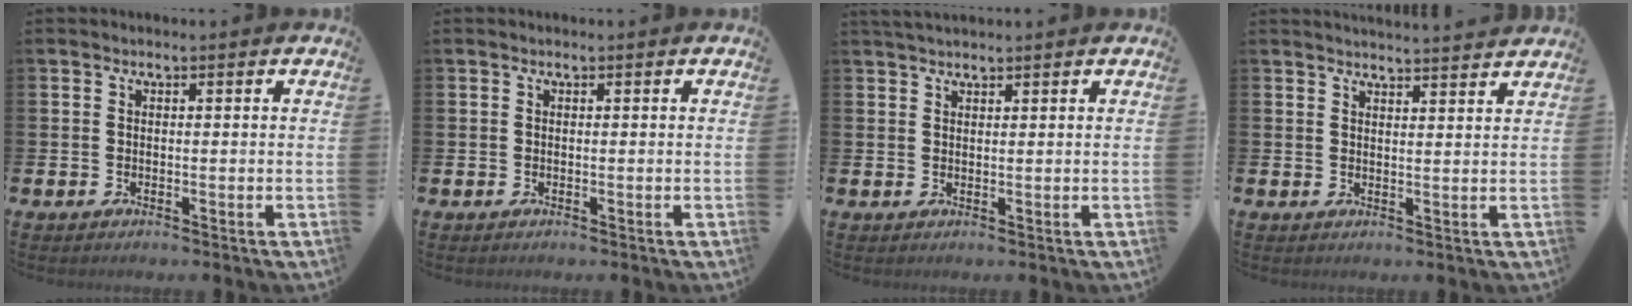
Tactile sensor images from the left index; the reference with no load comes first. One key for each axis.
{"total": 0.0}
{"total": 1.8, "fx": 1.7, "fy": 0.3, "fz": 0.4, "tx": -0.005, "ty": 0.001, "tz": 0.031}
{"total": 3.1, "fx": 3.1, "fy": -0.3, "fz": 0.0, "tx": 0.008, "ty": -0.026, "tz": 0.054}